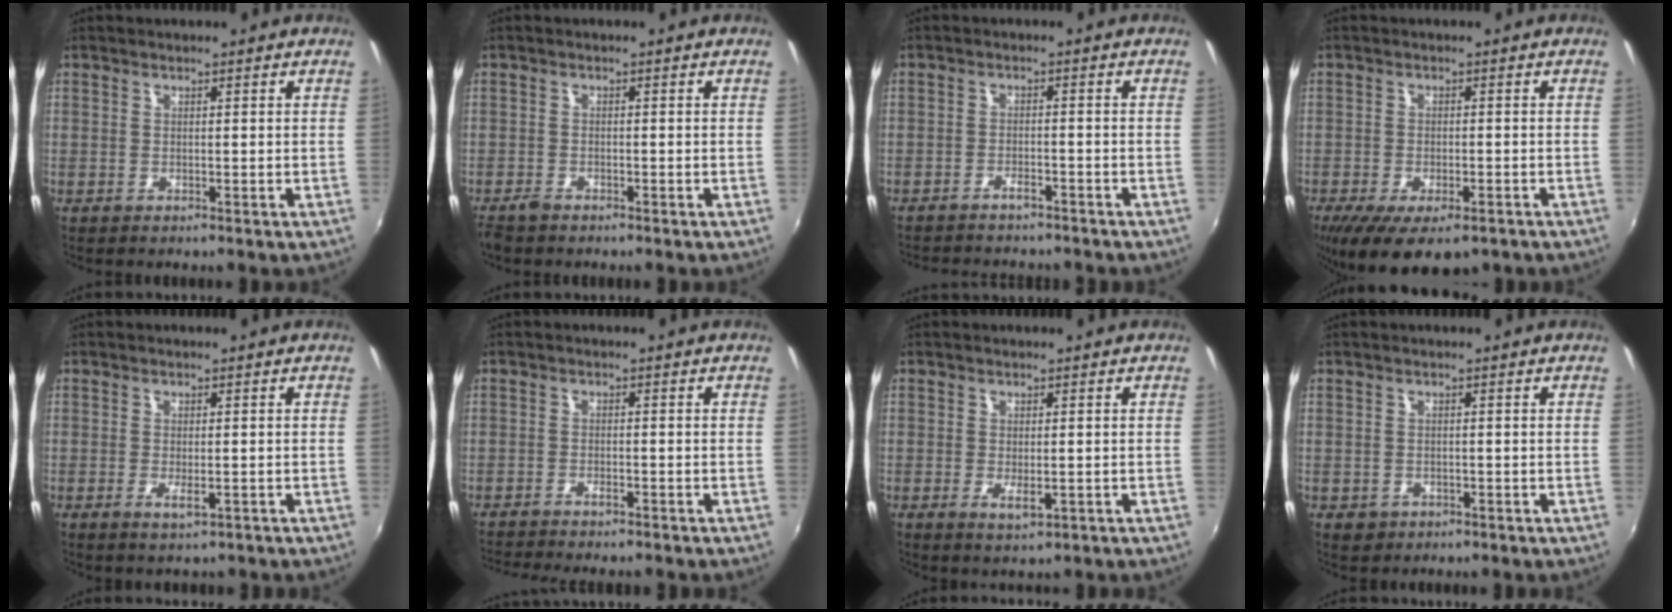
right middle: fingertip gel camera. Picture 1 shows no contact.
{"total": 2.4, "force": [-2.1, 0.9, 0.9], "torque": [-0.027, -0.006, -0.043]}
{"total": 7.5, "force": [-6.8, 1.9, 2.6], "torque": [-0.068, -0.008, -0.097]}
{"total": 11.9, "force": [-7.6, 4.8, 7.8], "torque": [-0.162, -0.042, -0.115]}
{"total": 2.2, "force": [-1.1, 0.7, 1.8], "torque": [-0.032, -0.004, -0.014]}
{"total": 5.8, "force": [-5.3, 0.4, 2.3], "torque": [-0.056, -0.013, -0.087]}
{"total": 2.8, "force": [-0.8, 1.1, 2.4], "torque": [-0.041, -0.007, -0.009]}
{"total": 2.5, "force": [-0.9, 2.1, 0.9], "torque": [-0.023, -0.004, -0.009]}